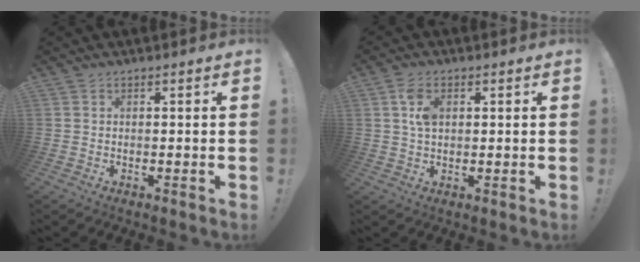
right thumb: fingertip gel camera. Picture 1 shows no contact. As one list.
[{"total": 5.7, "force": [1.7, 3.1, 4.4], "torque": [-0.083, -0.002, 0.027]}]